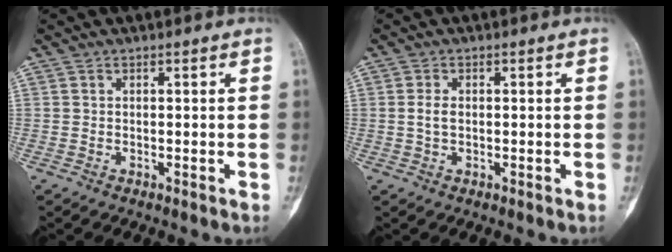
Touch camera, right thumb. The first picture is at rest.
{"total": 2.0, "force": [-0.1, 1.2, 1.6], "torque": [-0.033, 0.002, -0.005]}